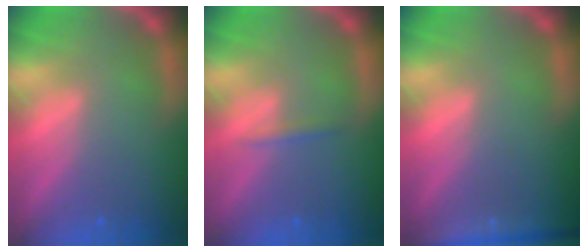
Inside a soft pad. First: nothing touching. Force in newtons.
{"total": 0.9}
{"total": 5.5}